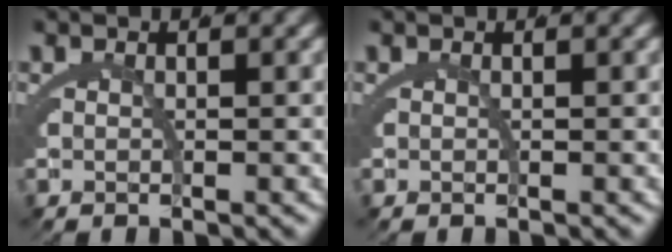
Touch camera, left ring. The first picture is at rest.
{"total": 0.0}